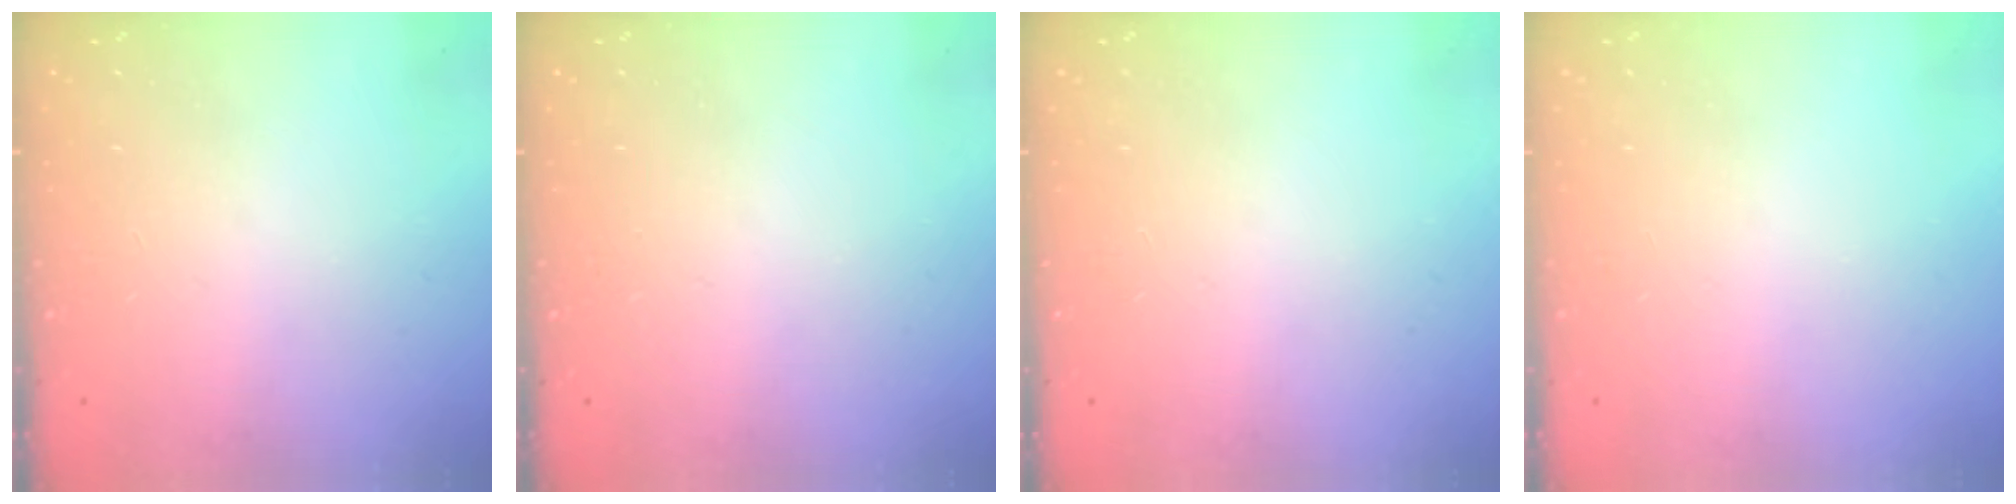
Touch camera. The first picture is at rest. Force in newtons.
{"total": 0.0}
{"total": 0.0}
{"total": 0.0}